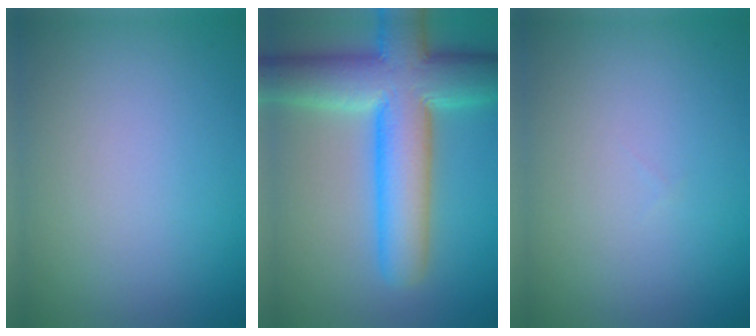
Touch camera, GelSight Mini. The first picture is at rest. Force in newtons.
{"total": 11.2, "press": 11.2, "slide": 0.5}
{"total": 0.0}